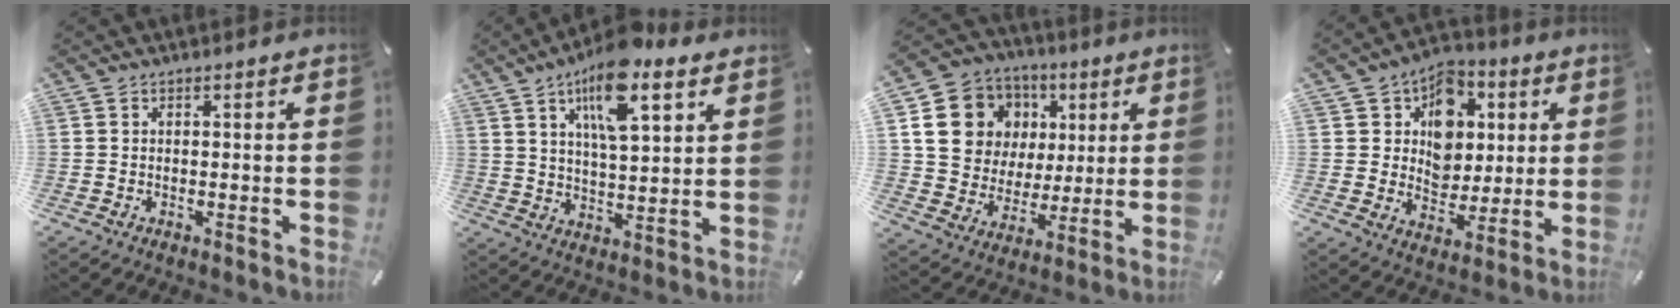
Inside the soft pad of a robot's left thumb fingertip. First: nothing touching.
{"total": 14.1, "force": [8.6, 5.0, 10.0], "torque": [-0.162, -0.031, 0.145]}
{"total": 15.5, "force": [4.5, 14.0, 4.9], "torque": [-0.076, -0.017, 0.097]}
{"total": 11.8, "force": [3.2, 10.2, 5.1], "torque": [-0.074, -0.014, 0.060]}